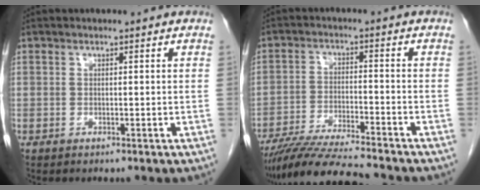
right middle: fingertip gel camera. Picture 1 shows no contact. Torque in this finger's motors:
{"motor_torque": [1.10, -1.04, 0.16, 0.10]}